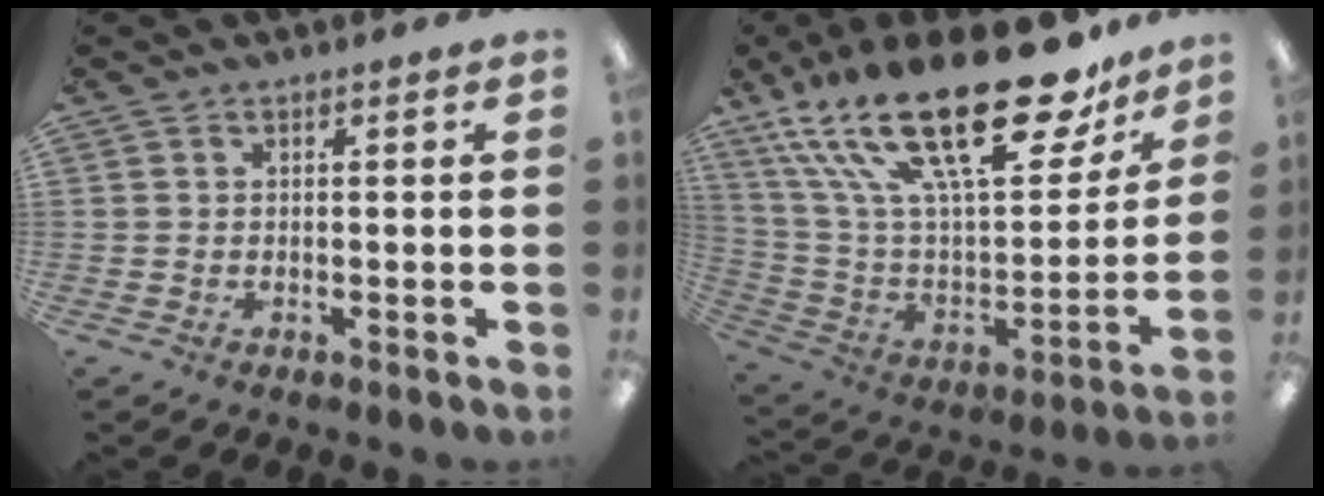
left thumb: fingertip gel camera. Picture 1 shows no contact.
{"total": 33.8, "force": [19.6, 13.4, 24.0], "torque": [-0.432, -0.118, 0.335]}